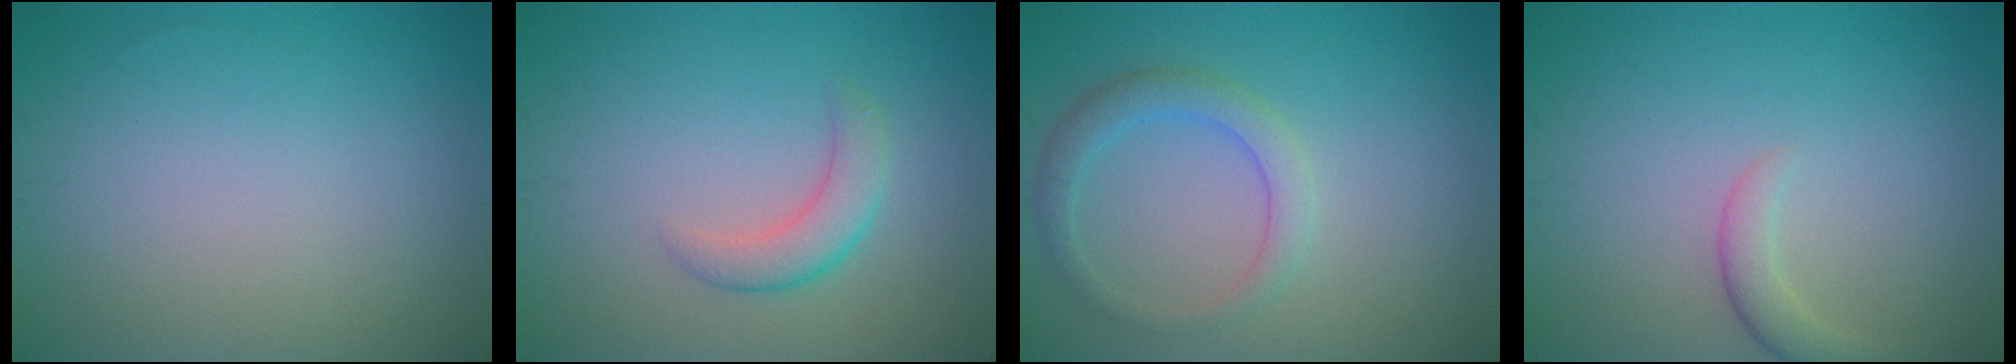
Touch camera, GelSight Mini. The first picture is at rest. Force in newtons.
{"total": 2.6, "press": 2.6, "slide": 0.1}
{"total": 2.6, "press": 2.6, "slide": 0.2}
{"total": 2.0, "press": 2.0, "slide": 0.2}